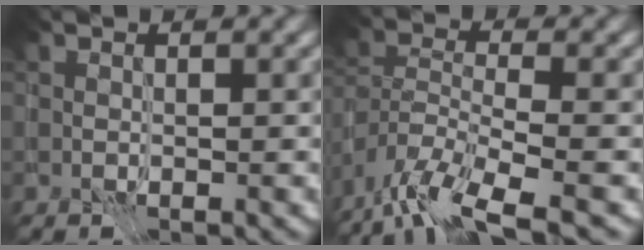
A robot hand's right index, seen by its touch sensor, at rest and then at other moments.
{"total": 8.5, "force": [-7.0, 1.8, 4.4], "torque": [-0.087, -0.008, -0.138]}